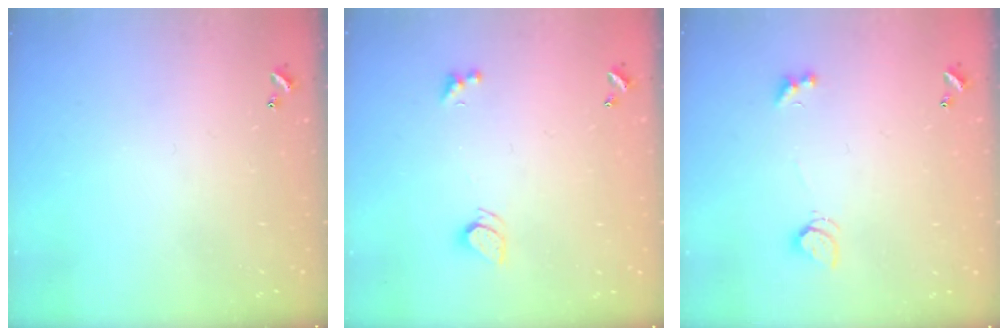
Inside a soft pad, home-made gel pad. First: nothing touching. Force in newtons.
{"total": 2.0, "press": 1.9, "slide": 0.5}
{"total": 2.5, "press": 2.4, "slide": 0.6}